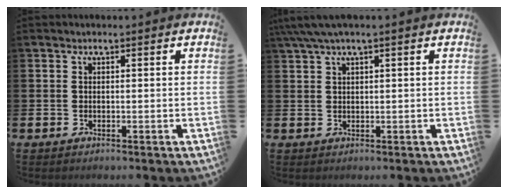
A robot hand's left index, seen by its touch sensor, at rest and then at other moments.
{"total": 2.6, "force": [1.6, 0.1, 2.1], "torque": [-0.044, 0.003, 0.030]}